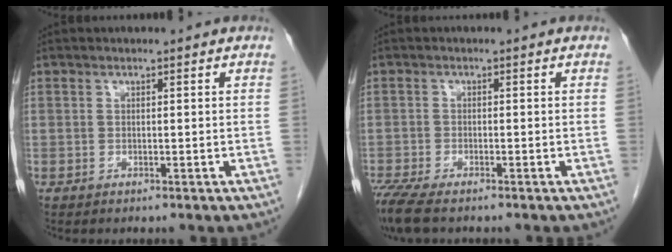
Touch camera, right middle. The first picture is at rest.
{"total": 5.7, "force": [-4.5, 1.1, 3.3], "torque": [-0.067, -0.016, -0.080]}